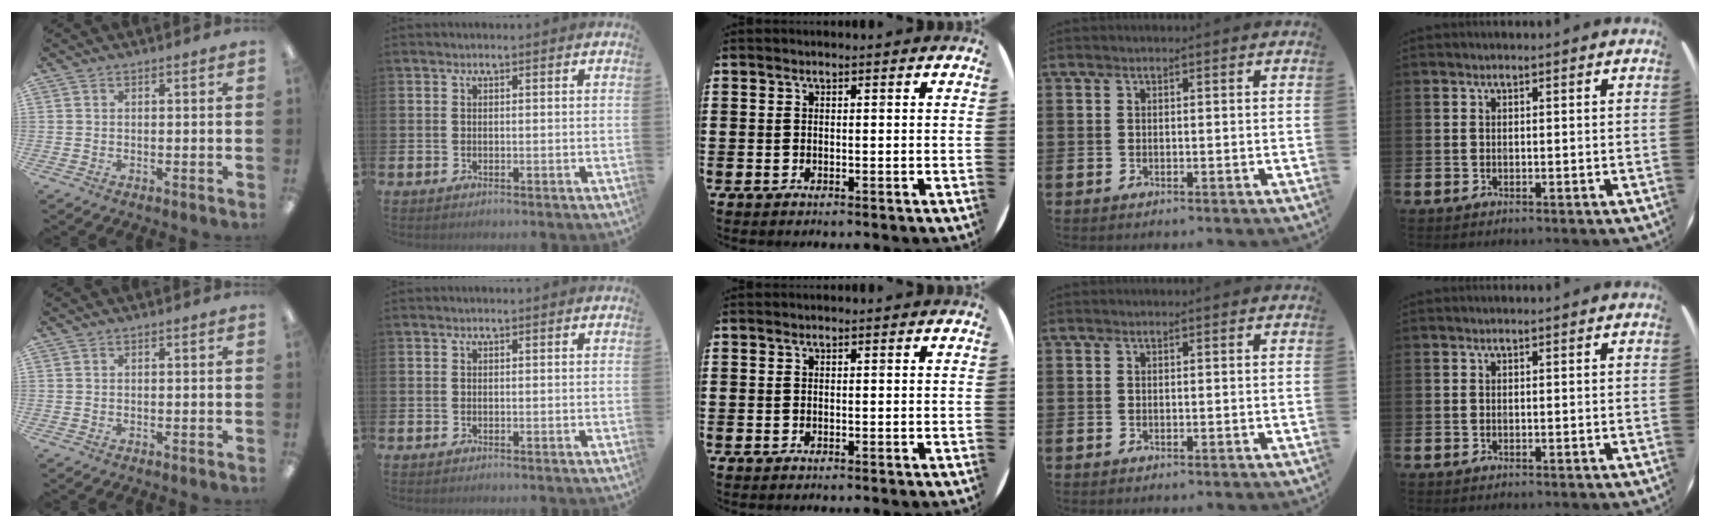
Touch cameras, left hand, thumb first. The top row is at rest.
{}